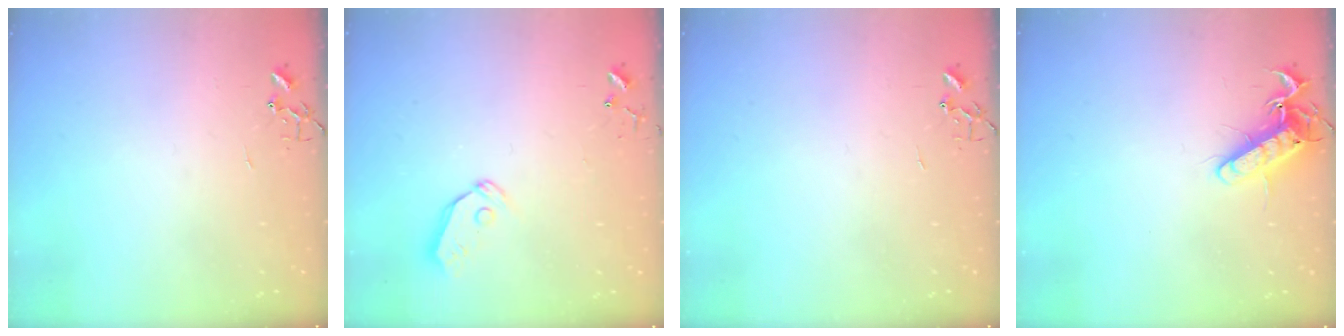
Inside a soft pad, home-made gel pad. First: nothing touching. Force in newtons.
{"total": 6.0, "press": 6.0, "slide": 0.5}
{"total": 0.0}
{"total": 13.6, "press": 13.6, "slide": 1.4}